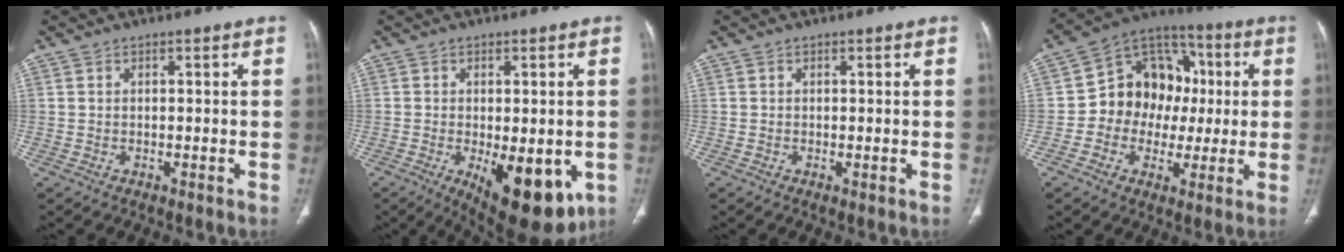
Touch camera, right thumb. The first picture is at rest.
{"total": 14.4, "force": [-4.8, 6.5, 12.0], "torque": [-0.145, -0.014, -0.050]}
{"total": 0.0}
{"total": 15.1, "force": [0.2, 12.6, 8.3], "torque": [-0.080, 0.033, -0.004]}